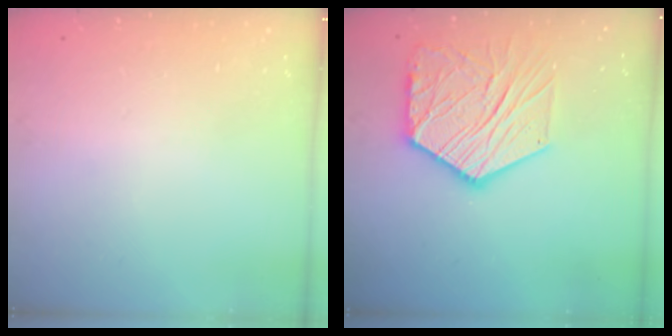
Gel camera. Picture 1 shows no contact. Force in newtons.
{"total": 18.2, "press": 18.1, "slide": 1.6}